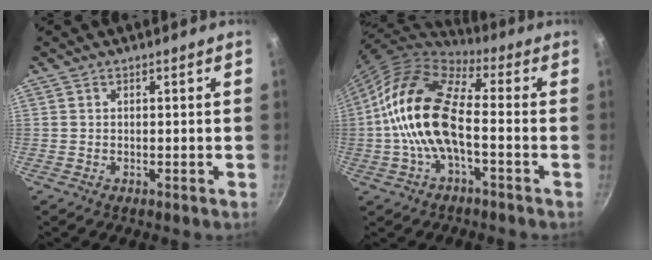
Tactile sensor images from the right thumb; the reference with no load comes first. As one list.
[{"total": 15.6, "force": [-1.7, 7.2, 13.8], "torque": [-0.250, 0.034, -0.045]}]